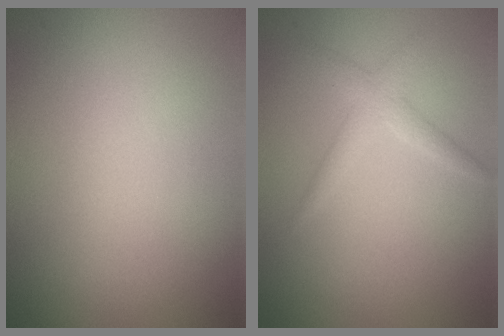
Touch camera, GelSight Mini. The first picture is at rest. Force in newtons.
{"total": 1.8, "press": 1.8, "slide": 0.1}